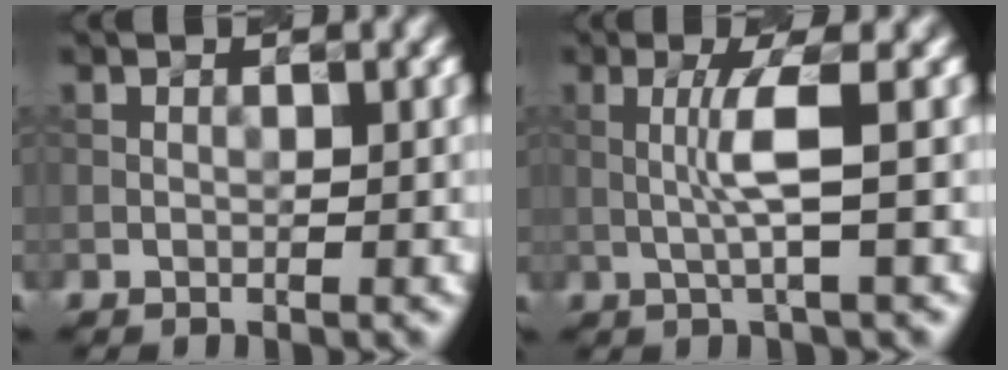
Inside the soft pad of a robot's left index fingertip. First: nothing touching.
{"total": 3.0, "force": [0.1, 0.0, 3.0], "torque": [-0.066, 0.000, 0.002]}